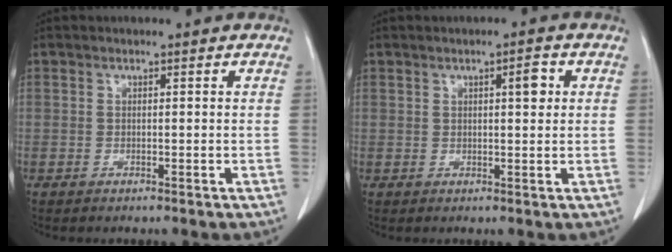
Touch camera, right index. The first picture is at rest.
{"total": 2.8, "force": [1.0, 0.9, 2.4], "torque": [-0.034, 0.005, 0.017]}